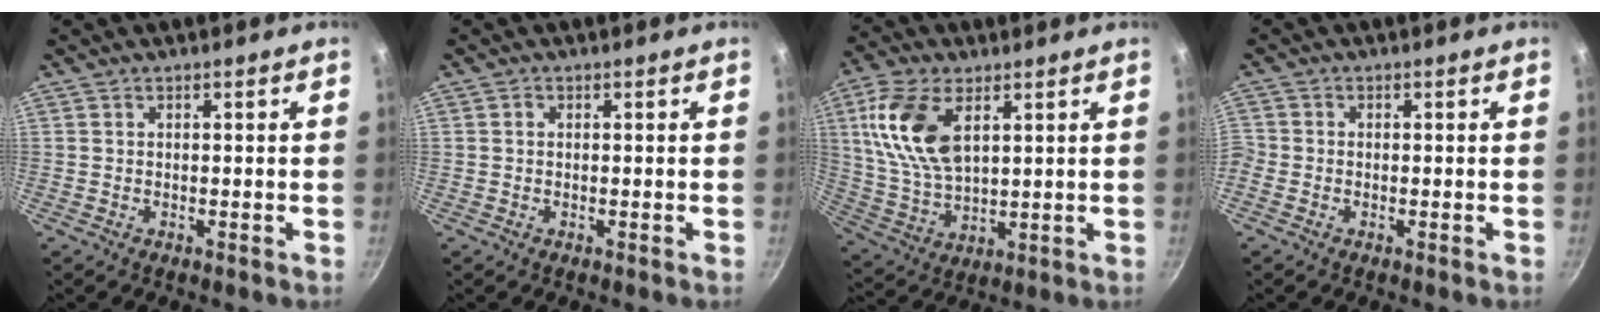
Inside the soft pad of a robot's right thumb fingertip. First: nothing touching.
{"total": 0.8, "force": [0.1, 0.6, 0.5], "torque": [-0.006, 0.005, 0.001]}
{"total": 14.7, "force": [5.0, 8.1, 11.2], "torque": [-0.211, -0.012, 0.104]}
{"total": 2.1, "force": [-1.0, 1.7, 0.7], "torque": [-0.019, 0.005, -0.027]}